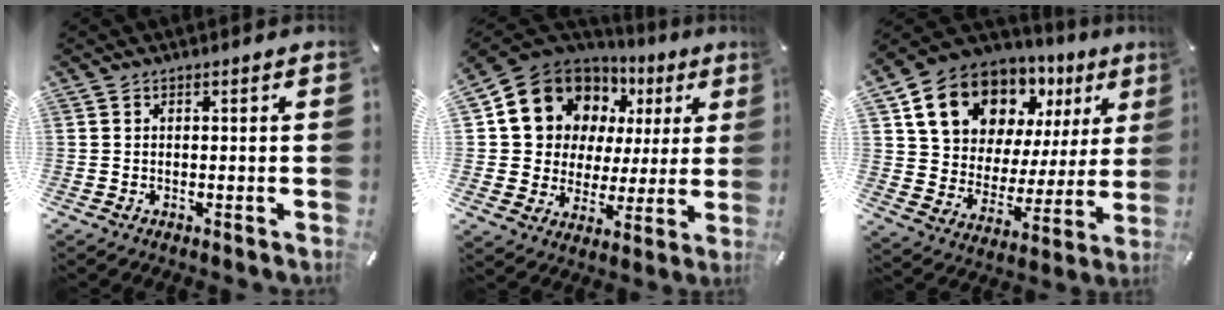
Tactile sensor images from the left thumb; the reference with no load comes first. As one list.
[{"total": 14.8, "force": [6.5, 12.4, 4.6], "torque": [-0.077, -0.051, 0.125]}, {"total": 16.0, "force": [10.8, 10.0, 6.1], "torque": [-0.118, -0.074, 0.198]}]